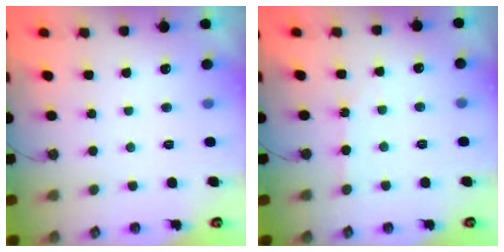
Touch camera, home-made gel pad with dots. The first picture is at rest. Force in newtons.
{"total": 1.9, "press": 1.8, "slide": 0.4}